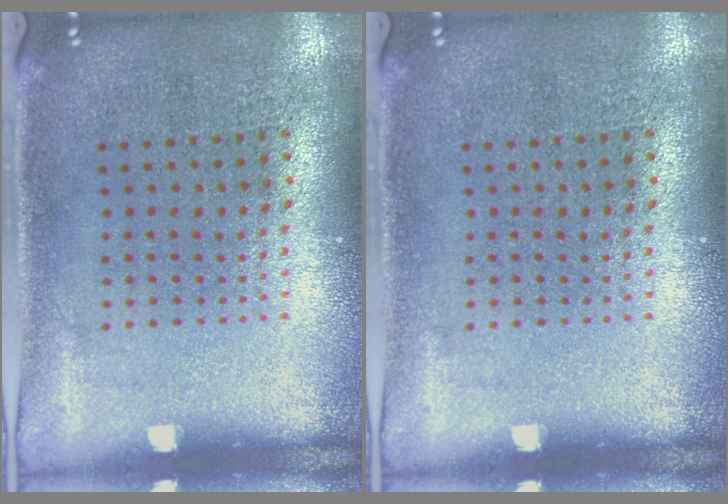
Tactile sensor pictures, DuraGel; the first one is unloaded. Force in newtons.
{"total": 0.0}